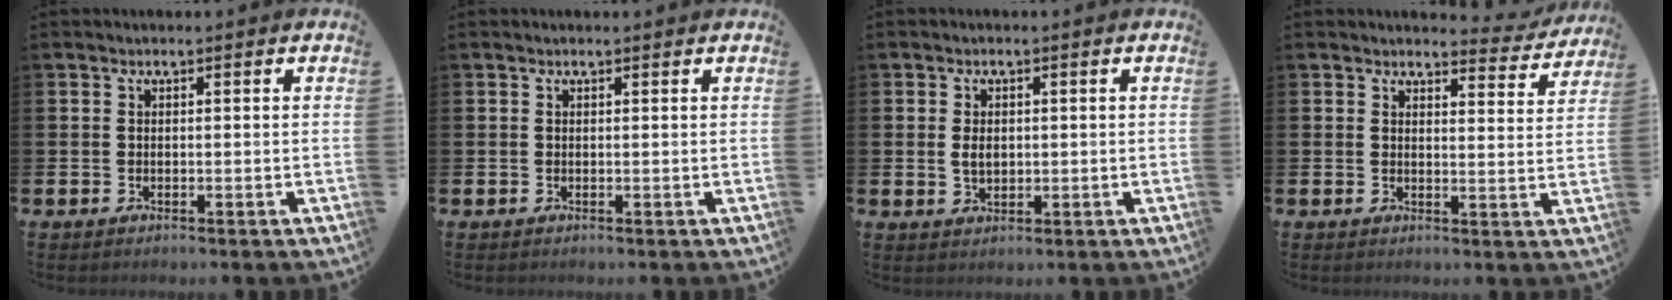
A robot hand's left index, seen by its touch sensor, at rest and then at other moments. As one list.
[{"total": 0.0}, {"total": 2.4, "force": [0.3, 1.6, 1.7], "torque": [-0.016, -0.001, 0.001]}, {"total": 3.1, "force": [3.0, 0.7, 0.4], "torque": [0.008, -0.027, 0.046]}]